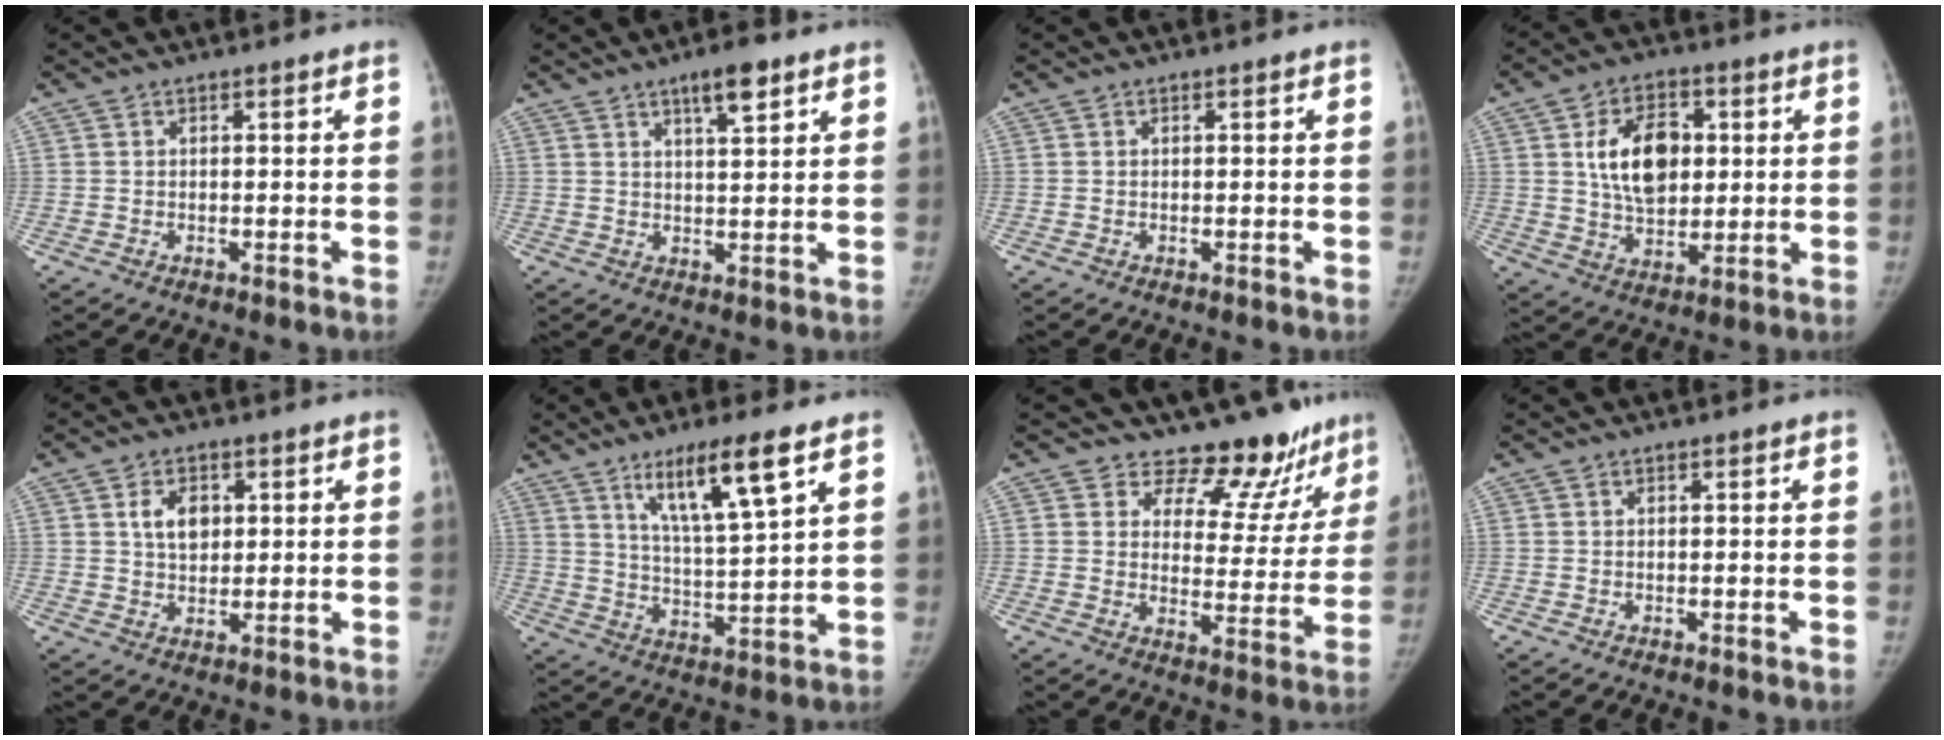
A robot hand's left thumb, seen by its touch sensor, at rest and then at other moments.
{"total": 6.2, "force": [3.8, 1.6, 4.6], "torque": [-0.063, -0.016, 0.058]}
{"total": 0.0}
{"total": 12.9, "force": [2.6, 8.6, 9.3], "torque": [-0.119, -0.005, 0.045]}
{"total": 5.7, "force": [1.7, 4.0, 3.7], "torque": [-0.039, -0.008, 0.029]}
{"total": 12.4, "force": [7.0, 1.7, 10.1], "torque": [-0.174, -0.039, 0.127]}
{"total": 13.7, "force": [12.0, 6.2, 2.5], "torque": [0.029, -0.096, 0.145]}
{"total": 0.0}